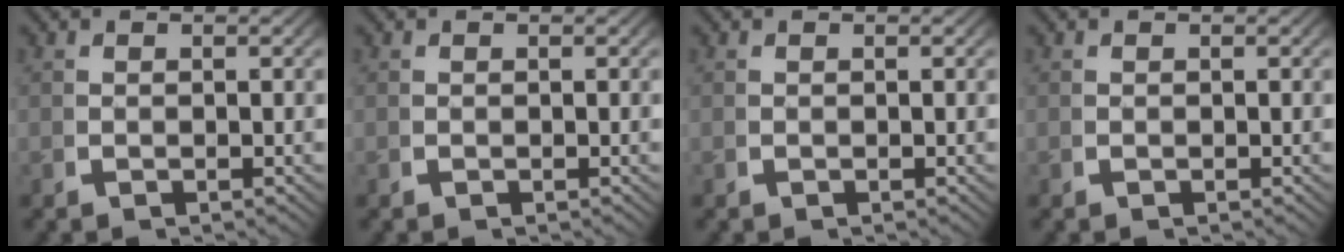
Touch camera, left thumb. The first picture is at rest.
{"total": 0.0}
{"total": 0.0}
{"total": 0.0}